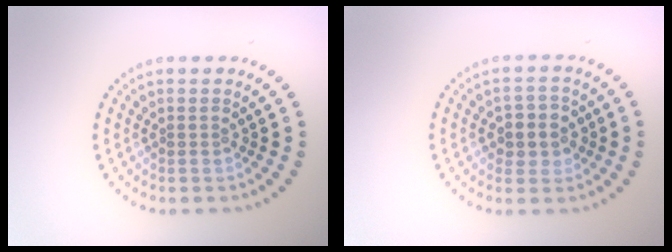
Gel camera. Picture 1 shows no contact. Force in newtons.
{"total": 2.9, "press": 2.7, "slide": 0.8}